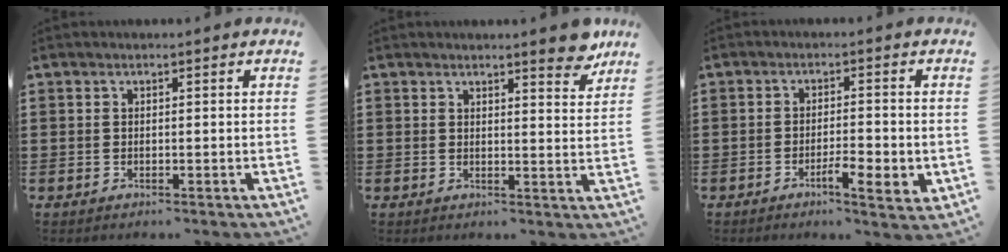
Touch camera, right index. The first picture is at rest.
{"total": 4.2, "force": [3.6, 0.5, 1.9], "torque": [-0.025, -0.014, 0.061]}
{"total": 4.8, "force": [-2.3, 1.1, 4.1], "torque": [-0.064, 0.000, -0.038]}